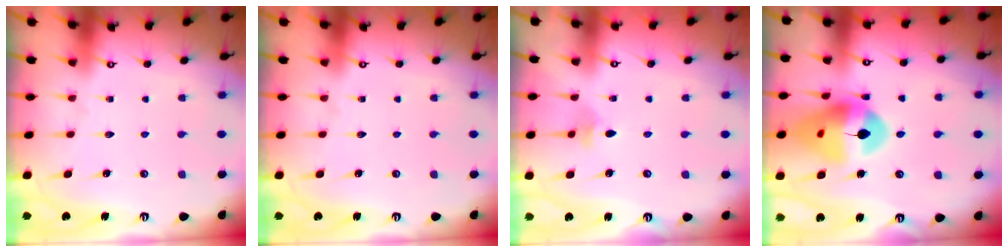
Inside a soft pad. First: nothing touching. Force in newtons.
{"total": 0.0}
{"total": 3.6, "press": 3.5, "slide": 0.8}
{"total": 16.8, "press": 16.7, "slide": 2.3}